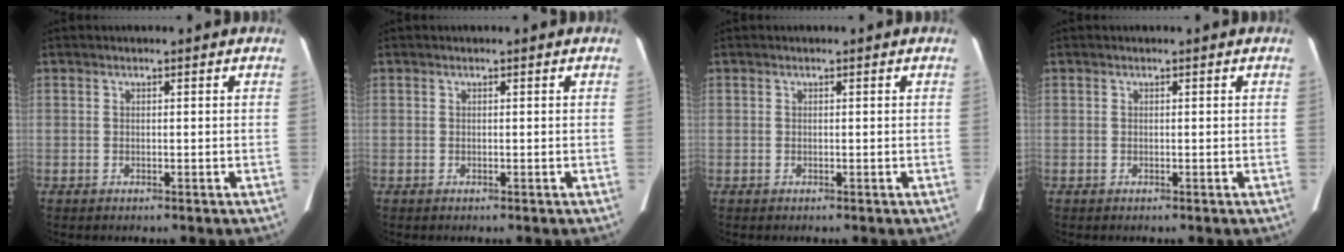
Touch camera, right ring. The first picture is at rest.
{"total": 0.0}
{"total": 0.0}
{"total": 0.0}